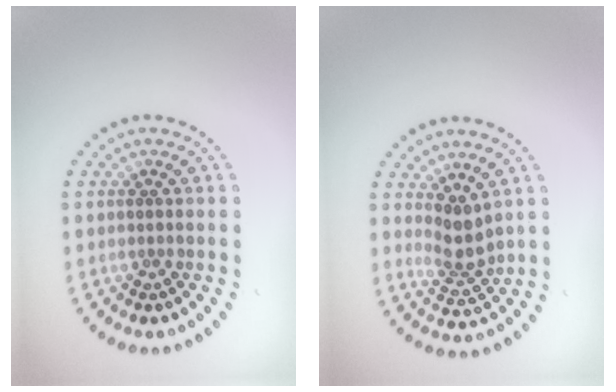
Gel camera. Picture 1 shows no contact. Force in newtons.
{"total": 2.7, "press": 2.1, "slide": 1.8}